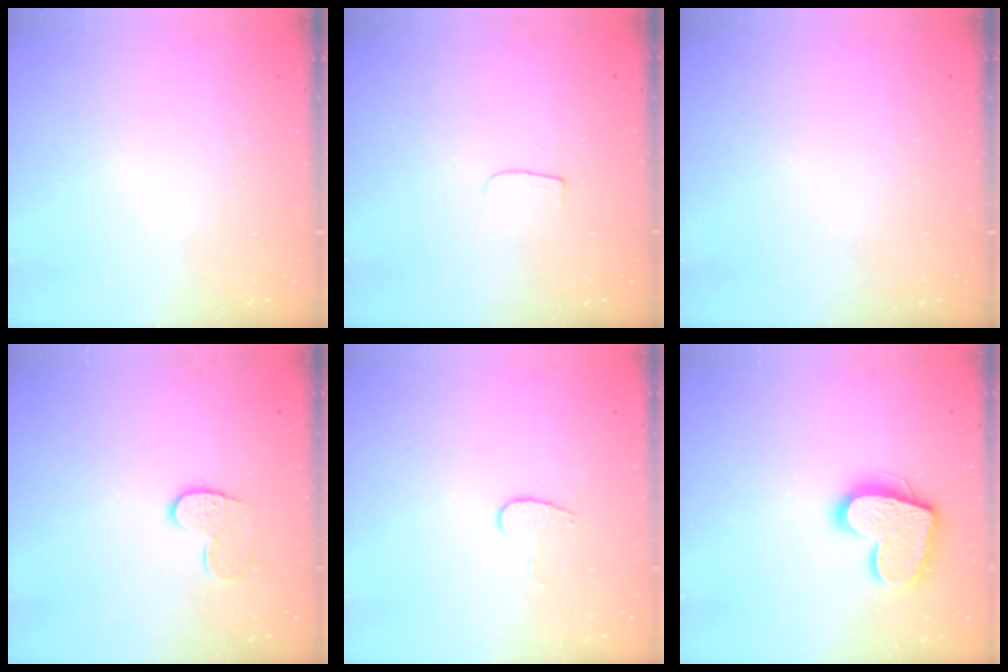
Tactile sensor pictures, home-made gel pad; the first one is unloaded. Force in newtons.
{"total": 3.0, "press": 3.0, "slide": 0.4}
{"total": 0.0}
{"total": 8.3, "press": 8.3, "slide": 0.4}
{"total": 7.7, "press": 7.6, "slide": 0.5}
{"total": 15.8, "press": 15.7, "slide": 1.4}